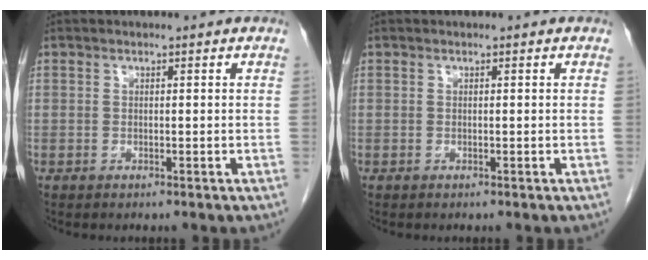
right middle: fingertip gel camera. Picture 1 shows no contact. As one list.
[{"total": 0.0}]